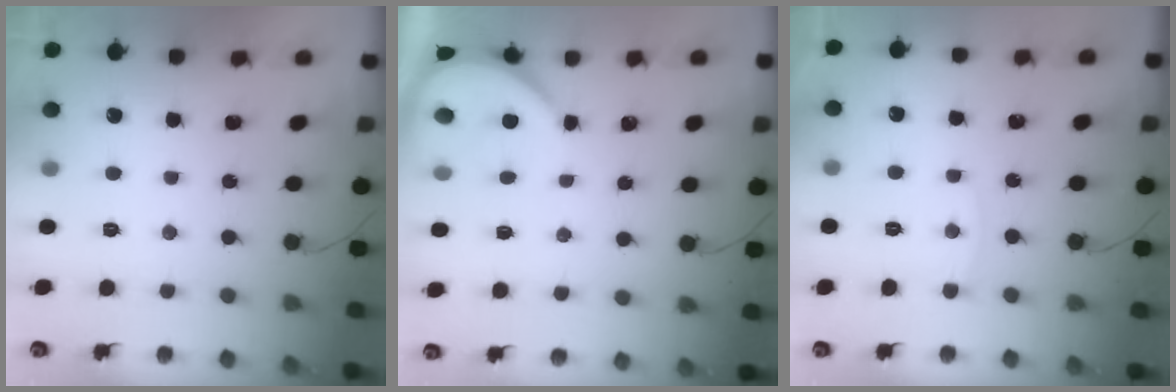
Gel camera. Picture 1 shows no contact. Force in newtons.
{"total": 3.9, "press": 3.9, "slide": 0.6}
{"total": 3.2, "press": 3.2, "slide": 0.1}